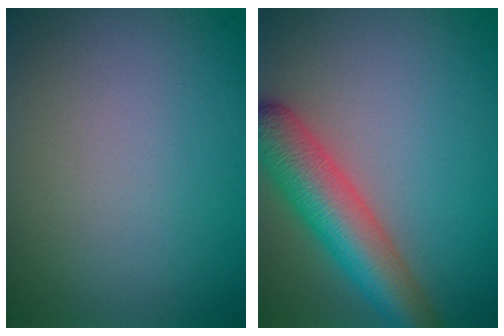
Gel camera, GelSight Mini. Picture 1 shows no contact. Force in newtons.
{"total": 7.0, "press": 7.0, "slide": 0.2}